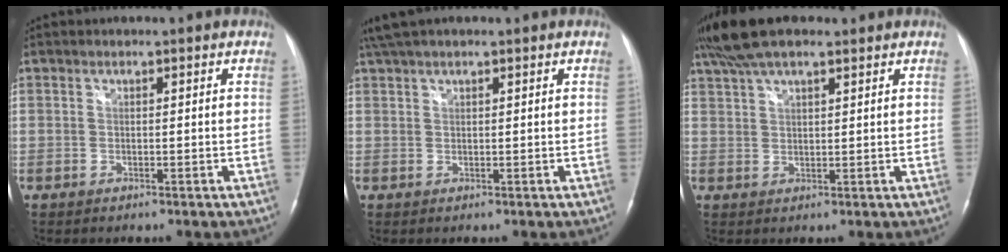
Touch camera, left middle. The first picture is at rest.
{"total": 5.1, "force": [4.0, 1.0, 3.0], "torque": [-0.059, 0.040, 0.075]}
{"total": 9.5, "force": [7.2, 2.7, 5.6], "torque": [-0.109, 0.038, 0.130]}